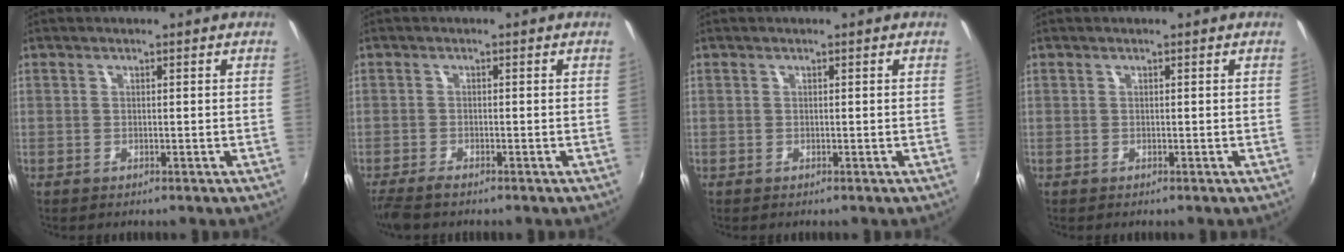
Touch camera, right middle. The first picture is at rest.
{"total": 4.2, "force": [-3.5, 0.7, 2.2], "torque": [-0.055, -0.021, -0.067]}
{"total": 0.0}
{"total": 0.0}